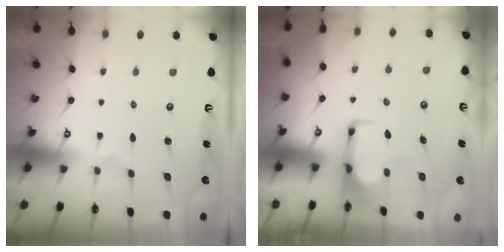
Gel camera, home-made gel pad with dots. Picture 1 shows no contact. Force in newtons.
{"total": 1.7, "press": 1.7, "slide": 0.4}